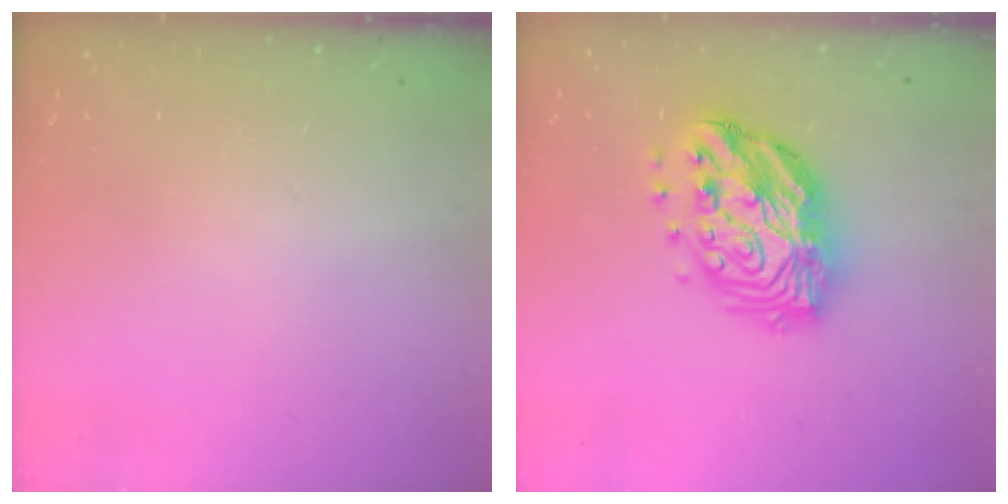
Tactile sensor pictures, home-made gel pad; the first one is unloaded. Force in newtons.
{"total": 16.6, "press": 16.5, "slide": 1.5}